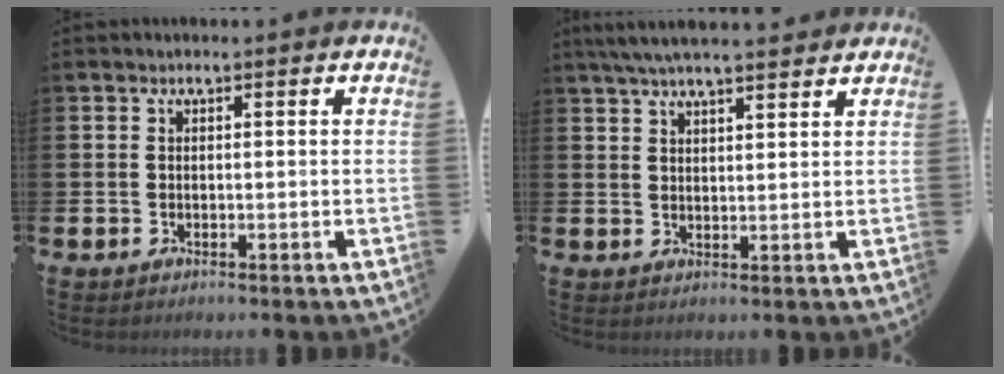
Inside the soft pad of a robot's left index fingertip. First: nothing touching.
{"total": 5.1, "force": [4.7, 0.5, 1.9], "torque": [-0.049, -0.010, 0.087]}